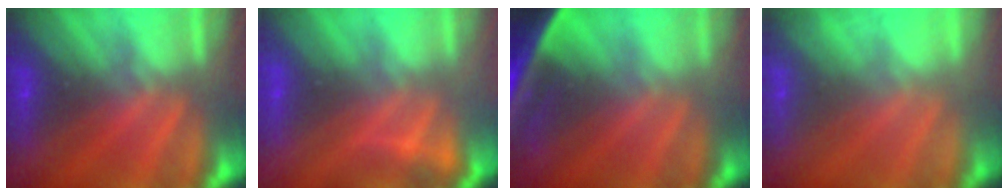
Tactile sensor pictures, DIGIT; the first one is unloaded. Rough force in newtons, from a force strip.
{"total": 2.7}
{"total": 7.1}
{"total": 2.2}